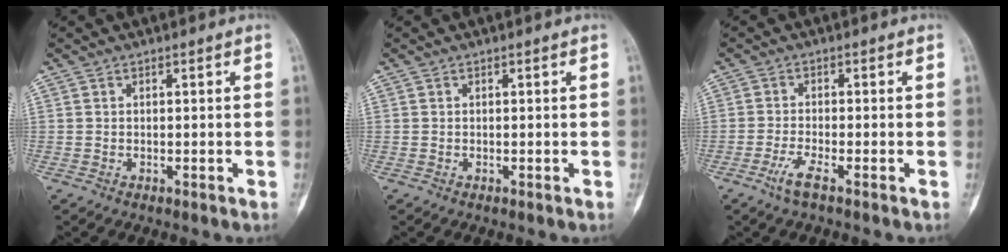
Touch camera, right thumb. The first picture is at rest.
{"total": 0.0}
{"total": 3.4, "force": [-2.1, 0.2, 2.6], "torque": [-0.068, 0.001, -0.046]}